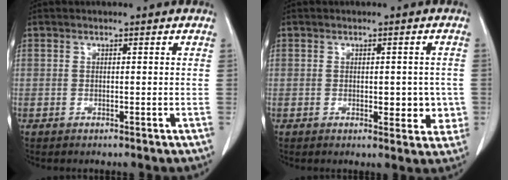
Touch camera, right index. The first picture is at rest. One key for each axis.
{"total": 4.6, "fx": -0.7, "fy": 2.5, "fz": 3.8, "tx": -0.031, "ty": 0.002, "tz": -0.003}